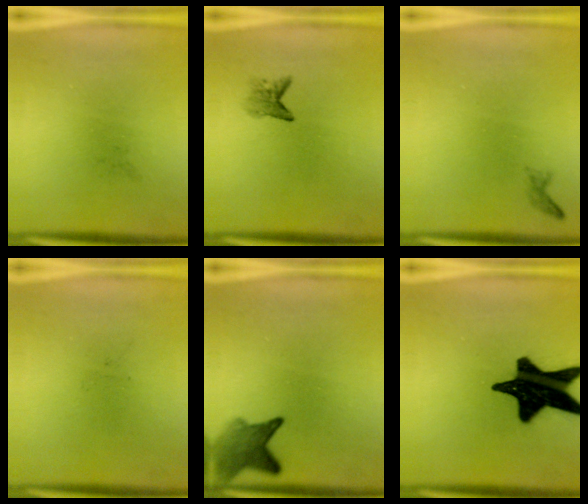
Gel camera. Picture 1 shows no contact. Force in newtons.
{"total": 1.8}
{"total": 0.6}
{"total": 0.0}
{"total": 4.7}
{"total": 19.6}